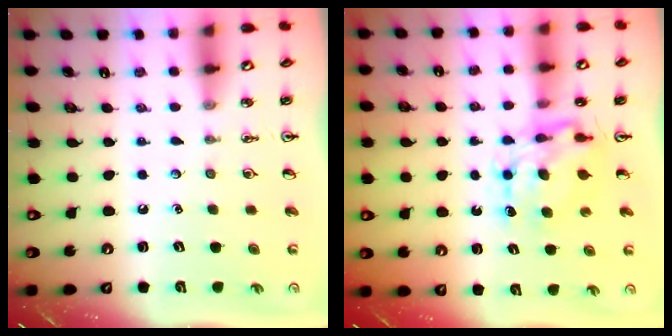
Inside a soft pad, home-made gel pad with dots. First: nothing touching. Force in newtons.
{"total": 8.3, "press": 8.3, "slide": 0.7}